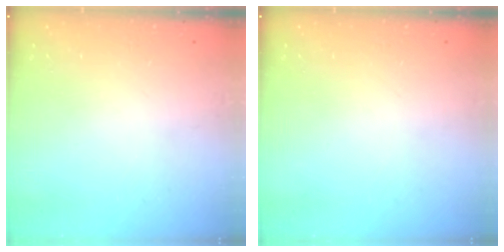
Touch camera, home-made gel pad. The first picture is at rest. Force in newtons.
{"total": 0.0}